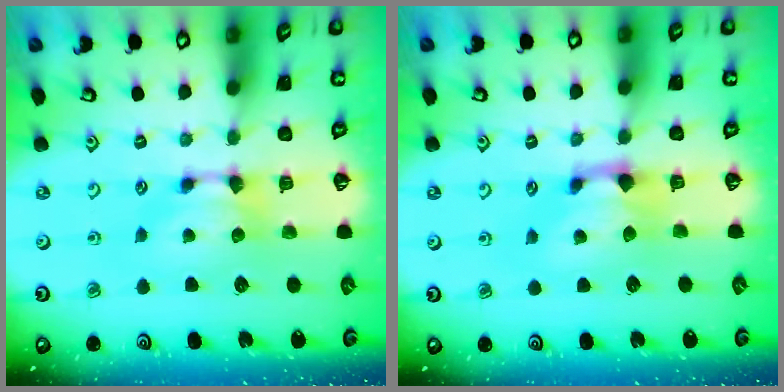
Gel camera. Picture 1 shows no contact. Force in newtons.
{"total": 1.2, "press": 0.4, "slide": 1.1}